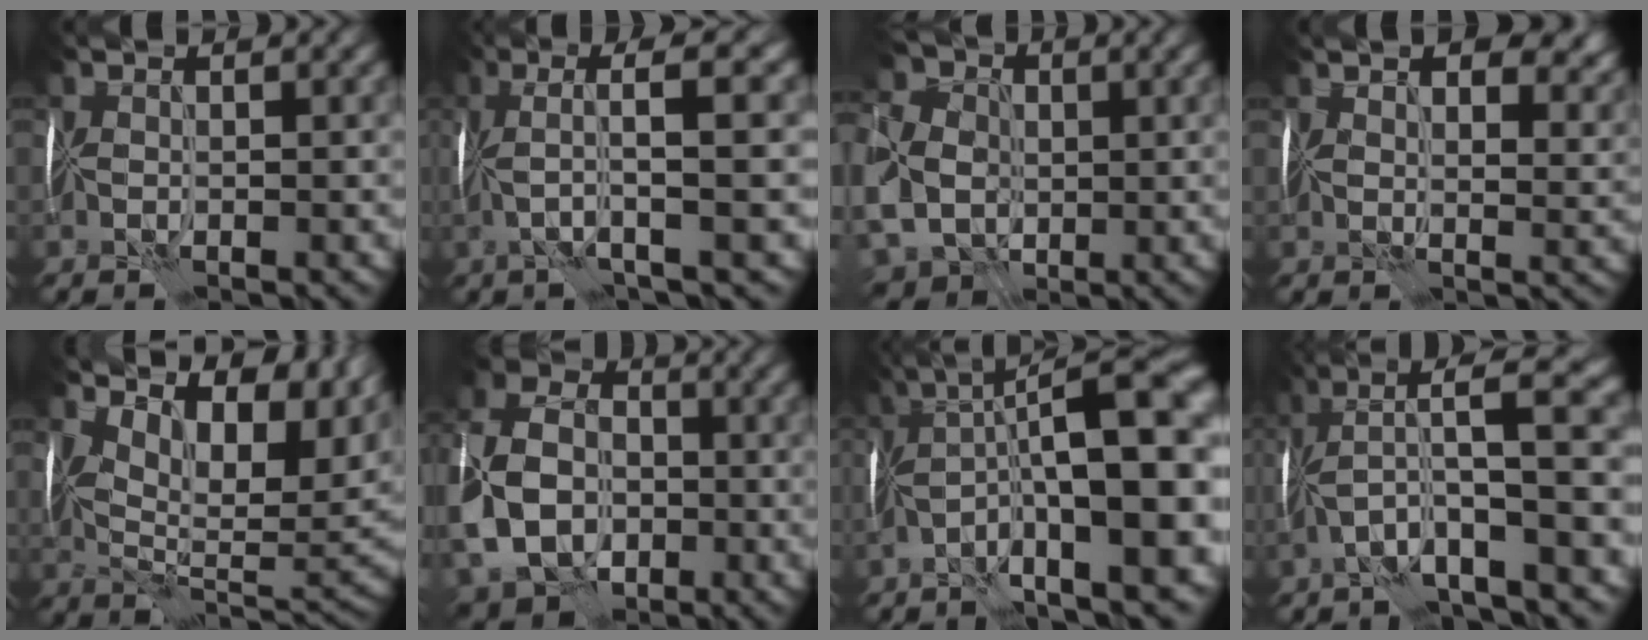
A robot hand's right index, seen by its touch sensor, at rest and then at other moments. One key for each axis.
{"total": 5.5, "fx": 0.6, "fy": 0.6, "fz": 5.4, "tx": -0.101, "ty": 0.024, "tz": 0.006}
{"total": 10.5, "fx": -0.7, "fy": 8.5, "fz": 6.2, "tx": -0.149, "ty": -0.002, "tz": -0.014}
{"total": 9.2, "fx": 5.2, "fy": 4.4, "fz": 6.2, "tx": -0.065, "ty": 0.014, "tz": 0.065}
{"total": 14.2, "fx": 6.7, "fy": 6.8, "fz": 10.4, "tx": -0.158, "ty": 0.000, "tz": 0.129}
{"total": 11.9, "fx": -2.6, "fy": 9.1, "fz": 7.3, "tx": -0.173, "ty": -0.011, "tz": -0.064}
{"total": 15.0, "fx": -2.1, "fy": 4.3, "fz": 14.2, "tx": -0.228, "ty": 0.034, "tz": -0.033}
{"total": 8.7, "fx": -0.6, "fy": 1.8, "fz": 8.5, "tx": -0.142, "ty": 0.036, "tz": -0.026}